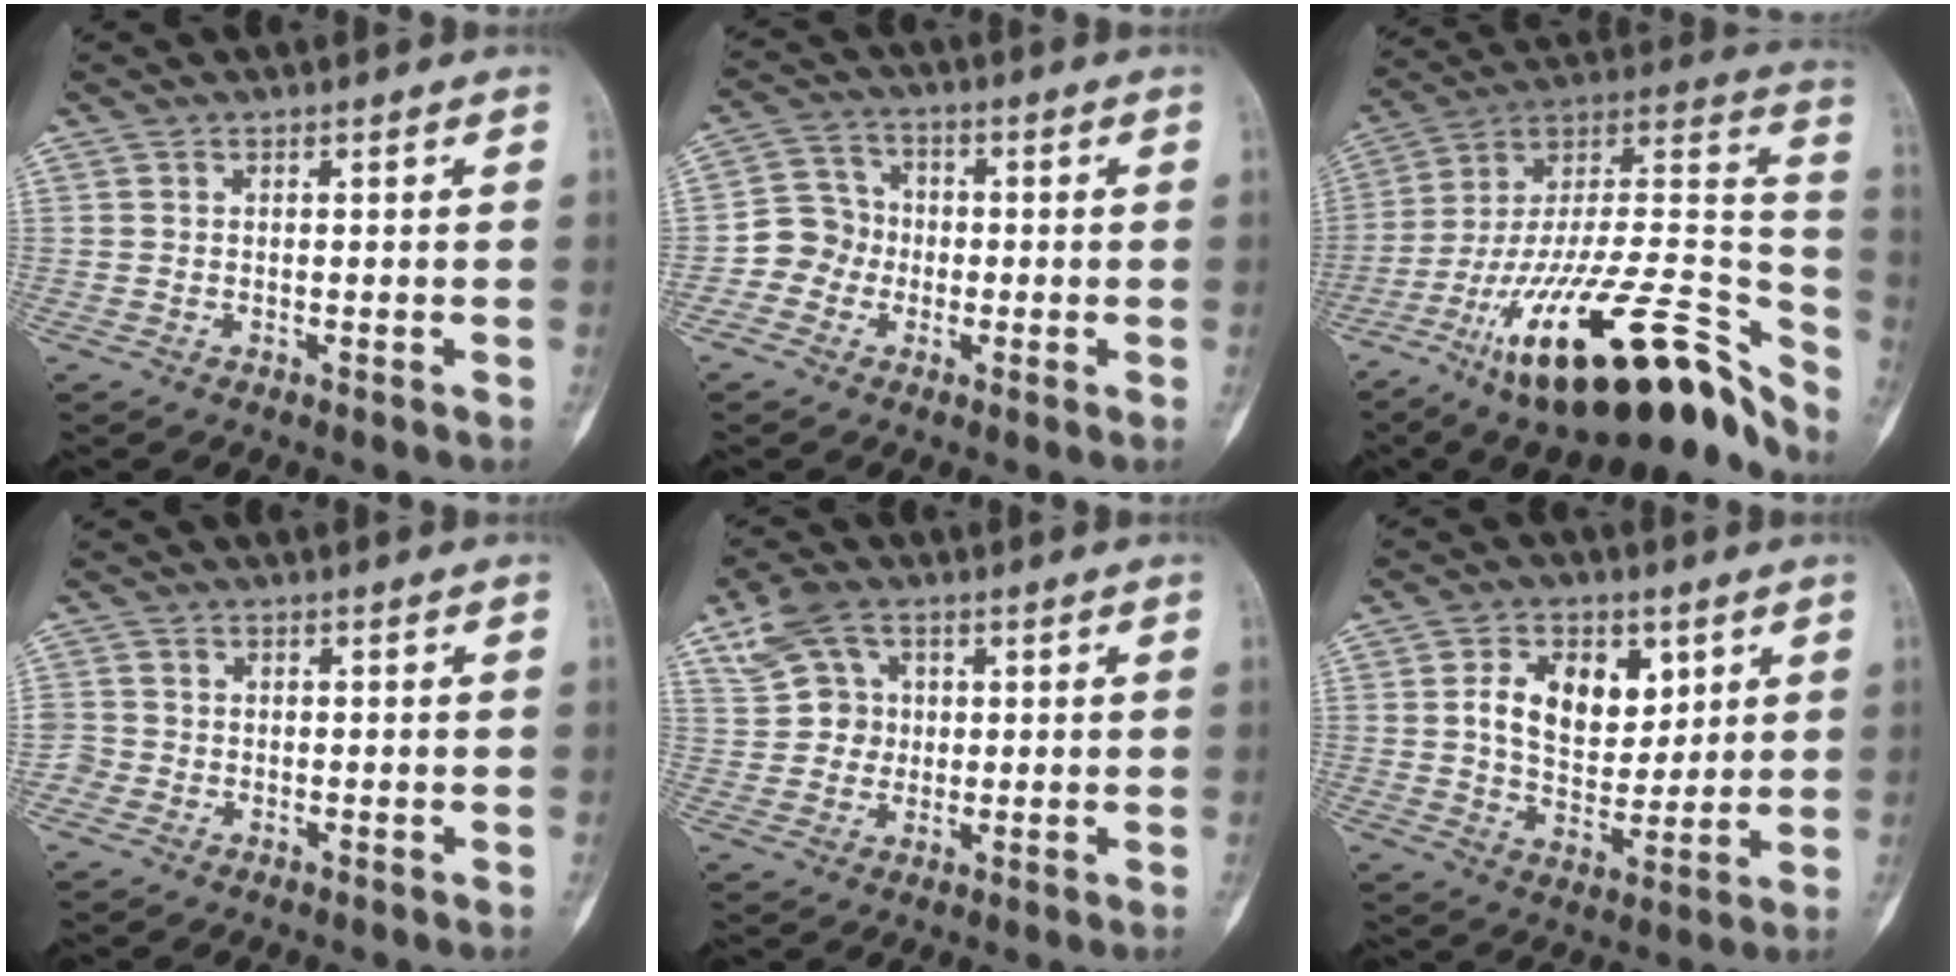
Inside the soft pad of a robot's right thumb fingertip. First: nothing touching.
{"total": 6.6, "force": [-1.7, 6.2, 1.4], "torque": [0.007, 0.021, -0.043]}
{"total": 35.0, "force": [-20.2, 12.0, 25.9], "torque": [-0.331, 0.090, -0.329]}
{"total": 2.2, "force": [-0.6, 2.2, 0.2], "torque": [0.010, 0.008, -0.014]}
{"total": 8.3, "force": [3.3, 6.7, 3.8], "torque": [-0.050, 0.003, 0.060]}
{"total": 12.2, "force": [3.7, 8.2, 8.3], "torque": [-0.094, -0.013, 0.070]}